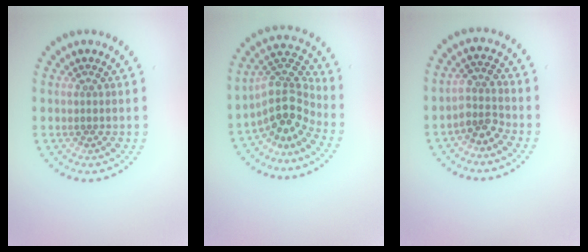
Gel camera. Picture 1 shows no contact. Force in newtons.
{"total": 4.4, "press": 3.2, "slide": 3.0}
{"total": 2.5, "press": 2.0, "slide": 1.6}